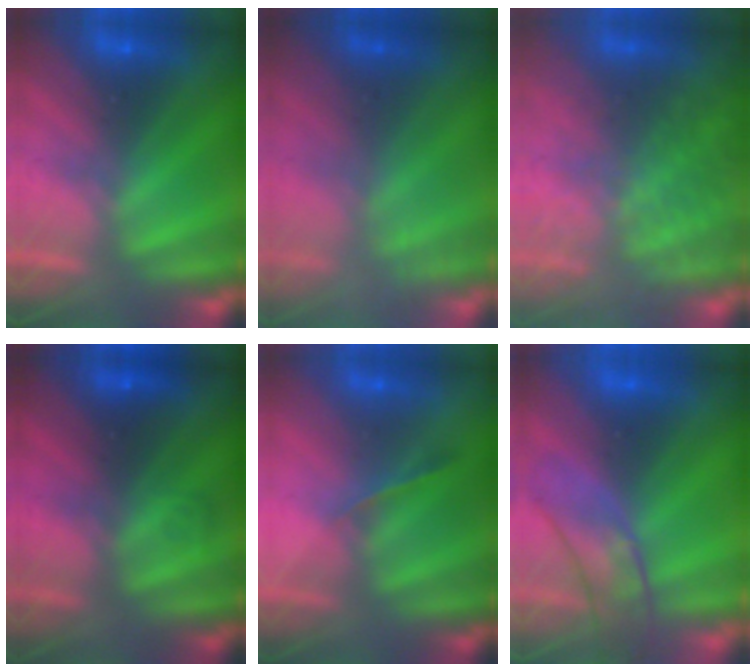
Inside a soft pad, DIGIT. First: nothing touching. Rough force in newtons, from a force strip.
{"total": 2.4}
{"total": 7.4}
{"total": 1.7}
{"total": 1.2}
{"total": 3.1}